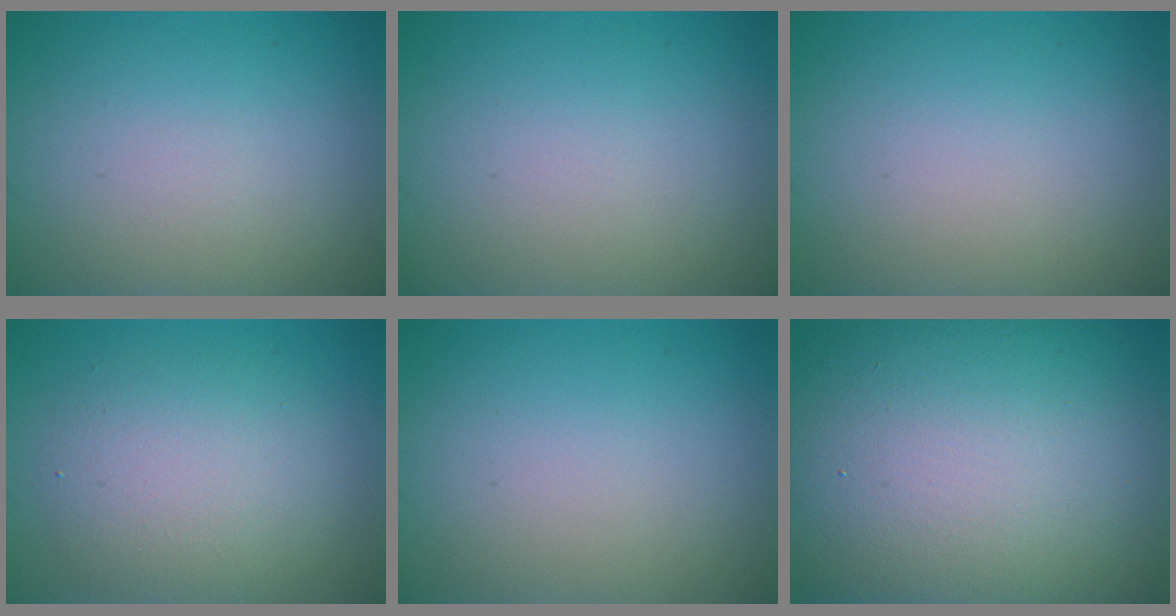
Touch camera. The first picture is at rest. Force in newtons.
{"total": 0.0}
{"total": 0.0}
{"total": 4.7, "press": 4.7, "slide": 0.3}
{"total": 0.0}
{"total": 18.3, "press": 18.3, "slide": 1.0}